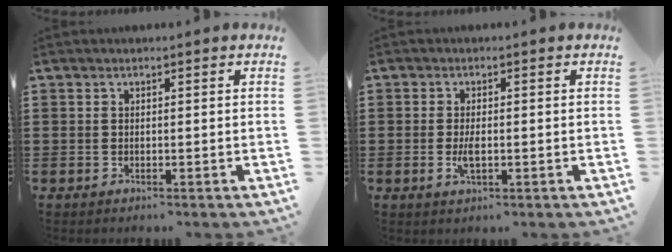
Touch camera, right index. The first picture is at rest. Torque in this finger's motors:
{"motor_torque": [1.63, 0.50, 0.49, 0.10]}